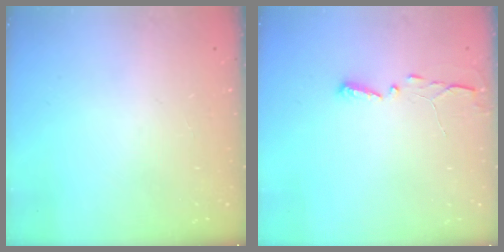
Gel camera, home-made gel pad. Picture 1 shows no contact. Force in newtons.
{"total": 2.9, "press": 2.9, "slide": 0.4}